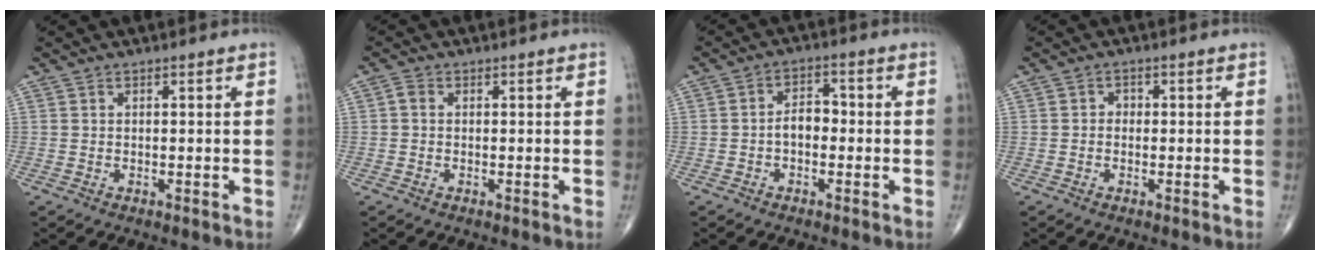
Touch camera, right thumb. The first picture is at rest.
{"total": 1.3, "force": [0.0, 1.0, 0.8], "torque": [-0.012, 0.001, -0.005]}
{"total": 4.3, "force": [-1.0, 2.8, 3.2], "torque": [-0.040, 0.020, -0.025]}
{"total": 1.4, "force": [-0.2, 1.2, 0.7], "torque": [-0.001, 0.005, -0.009]}